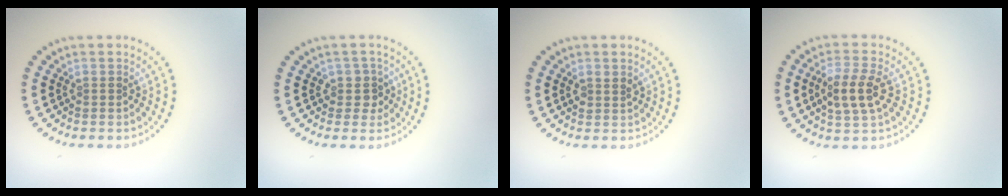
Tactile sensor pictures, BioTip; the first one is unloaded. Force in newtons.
{"total": 1.8, "press": 1.6, "slide": 0.9}
{"total": 1.2, "press": 1.1, "slide": 0.5}
{"total": 3.5, "press": 3.4, "slide": 1.0}